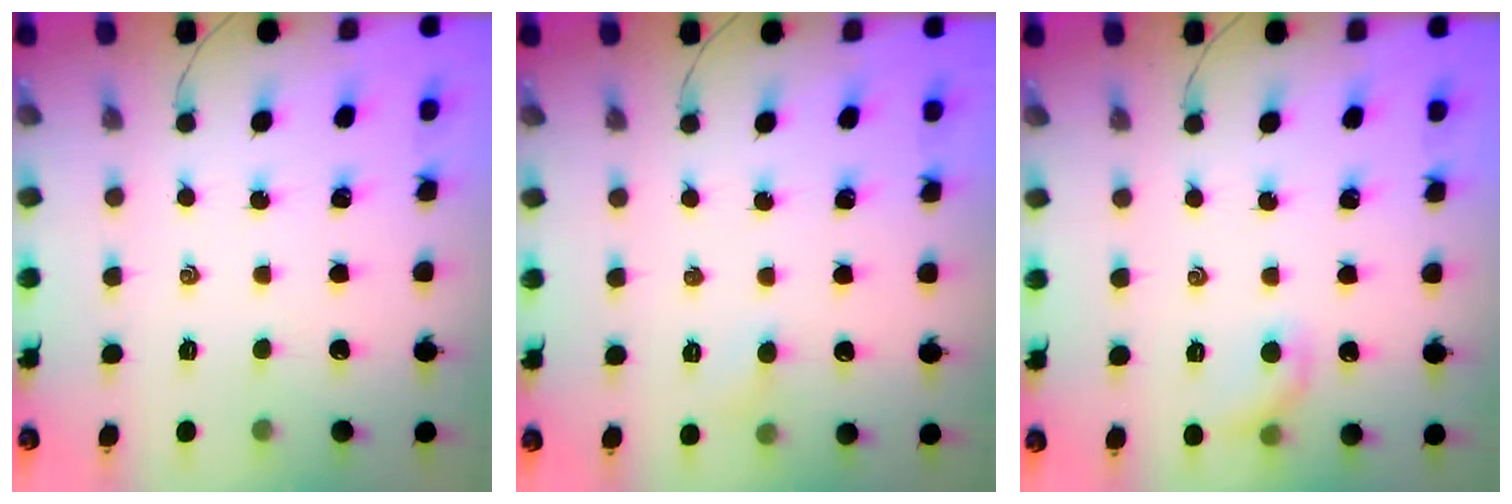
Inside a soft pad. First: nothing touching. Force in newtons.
{"total": 3.0, "press": 2.8, "slide": 1.0}
{"total": 6.9, "press": 6.8, "slide": 1.3}